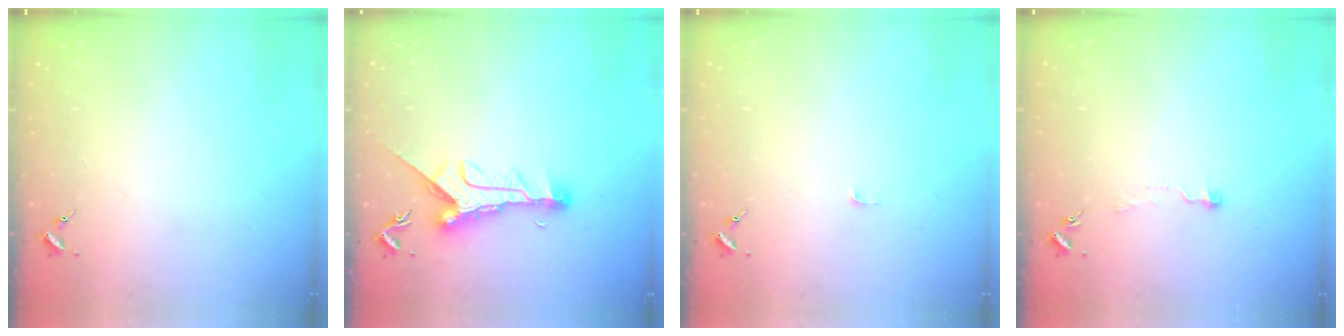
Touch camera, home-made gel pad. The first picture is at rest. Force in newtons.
{"total": 10.8, "press": 10.8, "slide": 0.6}
{"total": 2.7, "press": 2.7, "slide": 0.3}
{"total": 4.4, "press": 4.4, "slide": 0.2}